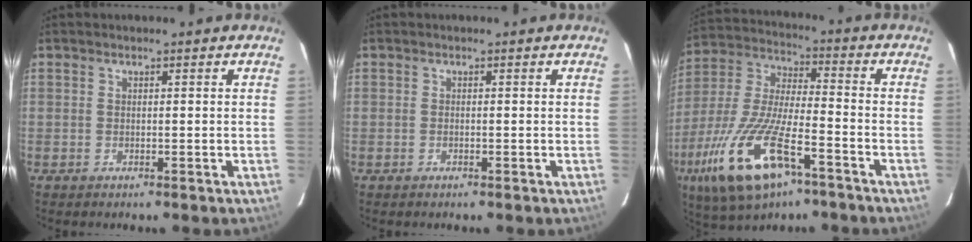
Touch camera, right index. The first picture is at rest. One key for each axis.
{"total": 0.0}
{"total": 20.9, "fx": -10.8, "fy": 7.2, "fz": 16.4, "tx": -0.350, "ty": -0.043, "tz": -0.199}